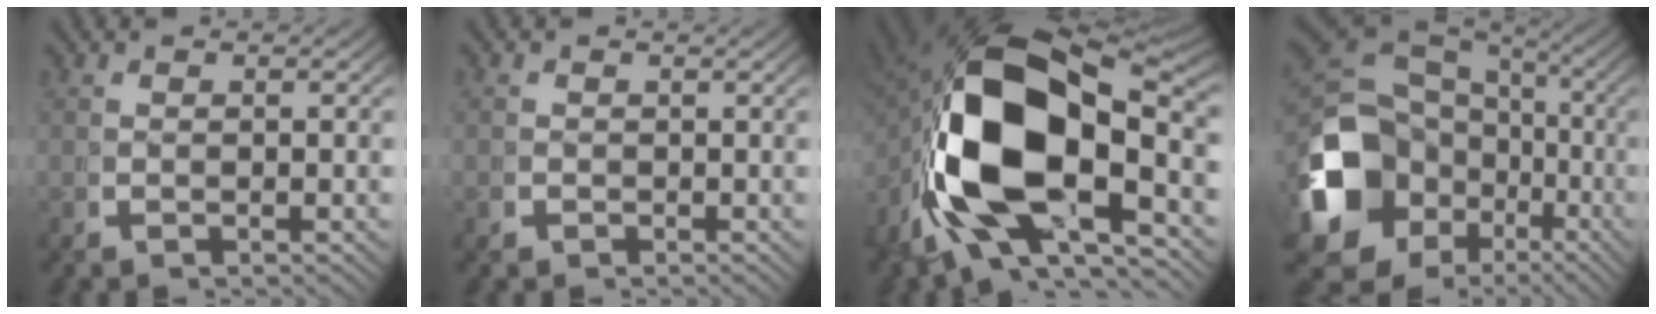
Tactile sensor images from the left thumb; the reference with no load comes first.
{"total": 1.6, "force": [-0.7, 1.3, -0.7], "torque": [0.012, -0.011, -0.013]}
{"total": 21.3, "force": [-0.9, 12.8, 17.0], "torque": [-0.361, -0.052, 0.011]}
{"total": 15.2, "force": [-2.6, 11.6, 9.4], "torque": [-0.209, -0.060, -0.009]}